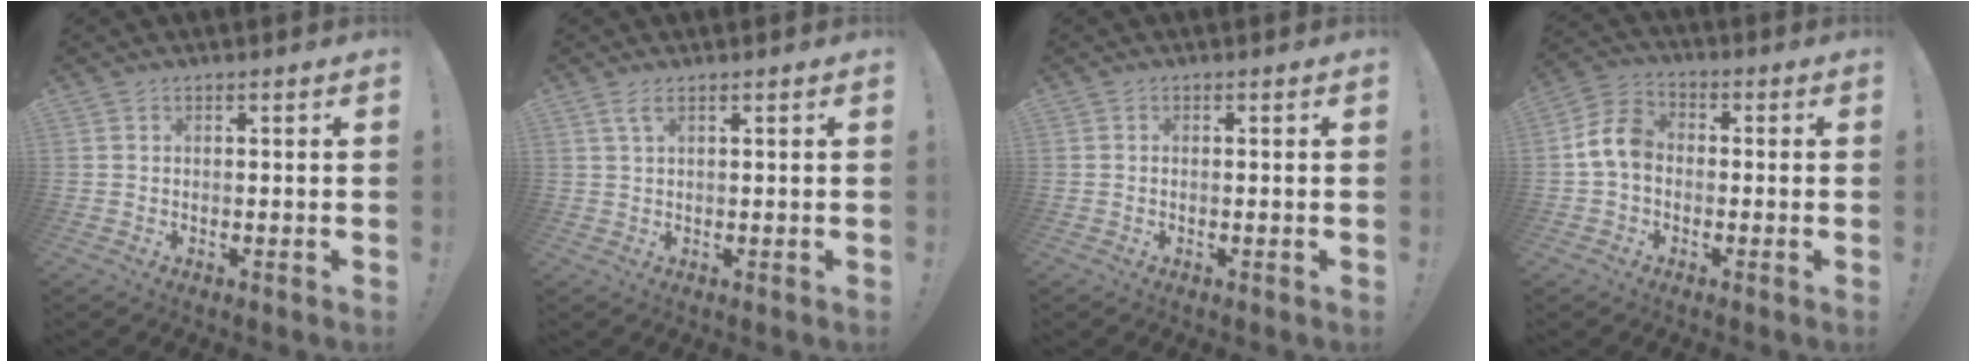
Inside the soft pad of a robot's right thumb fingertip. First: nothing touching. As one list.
[{"total": 2.6, "force": [1.3, 0.5, 2.1], "torque": [-0.045, 0.001, 0.023]}, {"total": 0.0}, {"total": 9.4, "force": [-0.3, 6.8, 6.4], "torque": [-0.129, 0.017, 0.000]}]